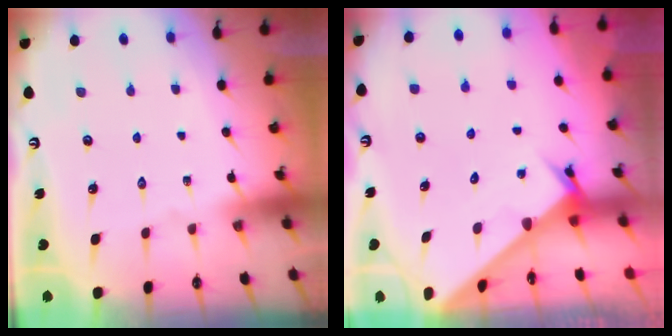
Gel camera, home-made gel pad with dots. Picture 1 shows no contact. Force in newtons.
{"total": 2.8, "press": 2.8, "slide": 0.1}